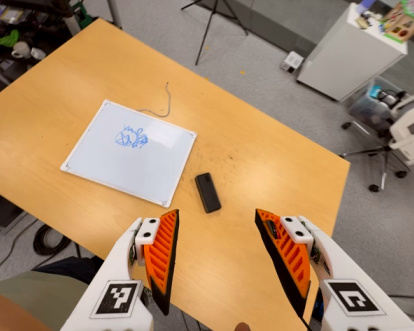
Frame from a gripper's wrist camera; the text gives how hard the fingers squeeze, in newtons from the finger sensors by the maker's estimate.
{"total": 0.0}